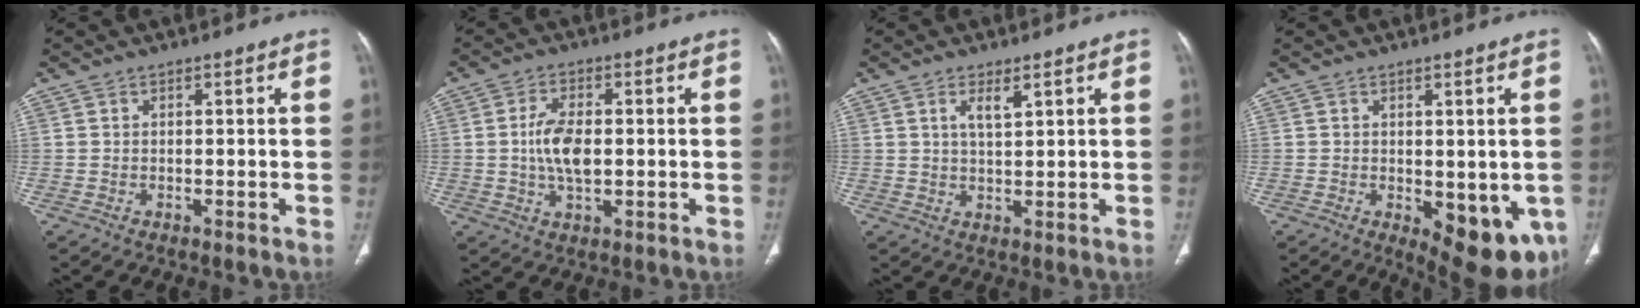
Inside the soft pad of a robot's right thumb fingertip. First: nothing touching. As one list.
[{"total": 7.2, "force": [0.0, 3.6, 6.2], "torque": [-0.120, 0.001, -0.002]}, {"total": 3.3, "force": [1.8, 1.0, 2.6], "torque": [-0.047, -0.013, 0.033]}, {"total": 12.8, "force": [-3.4, 5.8, 10.9], "torque": [-0.116, -0.020, -0.030]}]